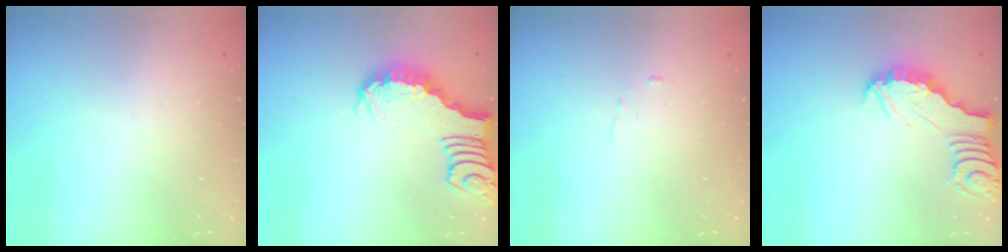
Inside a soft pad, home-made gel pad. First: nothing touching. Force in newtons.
{"total": 3.1, "press": 3.1, "slide": 0.5}
{"total": 2.6, "press": 2.6, "slide": 0.3}
{"total": 2.8, "press": 2.8, "slide": 0.1}